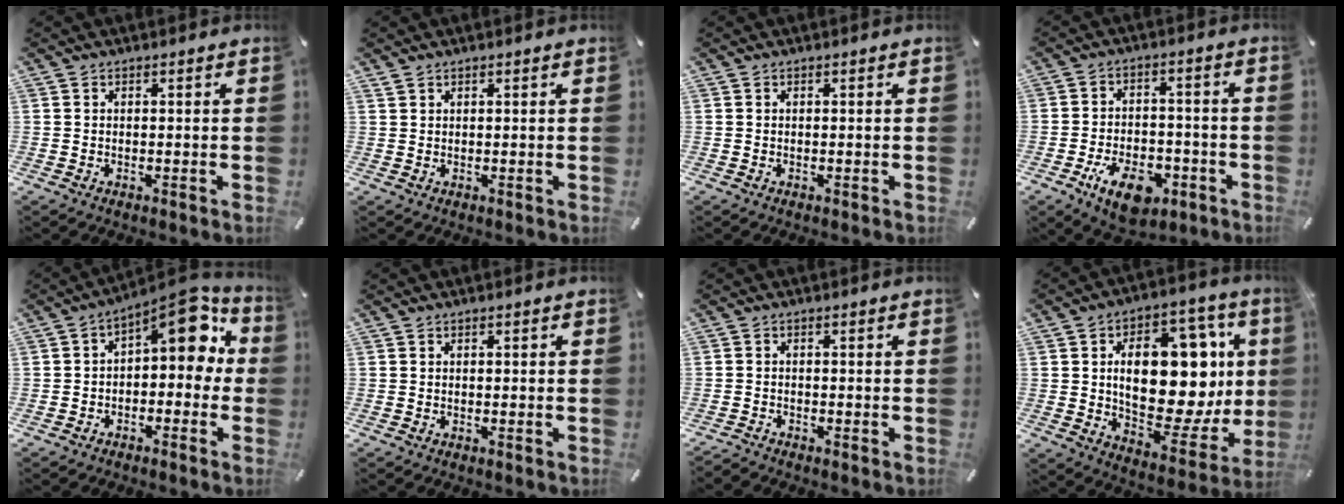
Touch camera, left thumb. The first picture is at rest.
{"total": 0.8, "force": [0.6, 0.4, 0.3], "torque": [-0.006, -0.001, 0.012]}
{"total": 0.0}
{"total": 11.4, "force": [-5.6, 6.6, 7.5], "torque": [-0.119, 0.021, -0.095]}
{"total": 10.4, "force": [5.1, 5.1, 7.5], "torque": [-0.090, -0.053, 0.084]}
{"total": 0.0}
{"total": 1.5, "force": [-1.4, 0.3, 0.0], "torque": [-0.010, 0.004, -0.032]}
{"total": 25.6, "force": [4.4, 14.5, 20.6], "torque": [-0.298, -0.039, 0.076]}